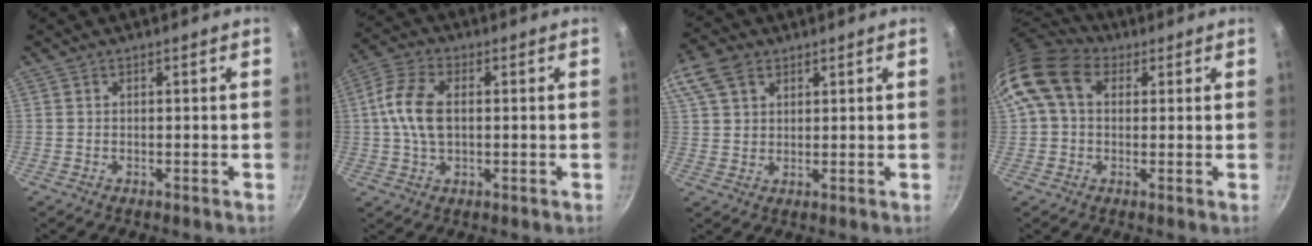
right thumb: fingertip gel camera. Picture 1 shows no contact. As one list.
[{"total": 9.4, "force": [0.7, 5.6, 7.6], "torque": [-0.149, 0.017, 0.007]}, {"total": 9.9, "force": [5.1, 6.6, 5.2], "torque": [-0.102, 0.010, 0.094]}, {"total": 14.0, "force": [3.8, 10.1, 8.9], "torque": [-0.171, 0.026, 0.053]}]